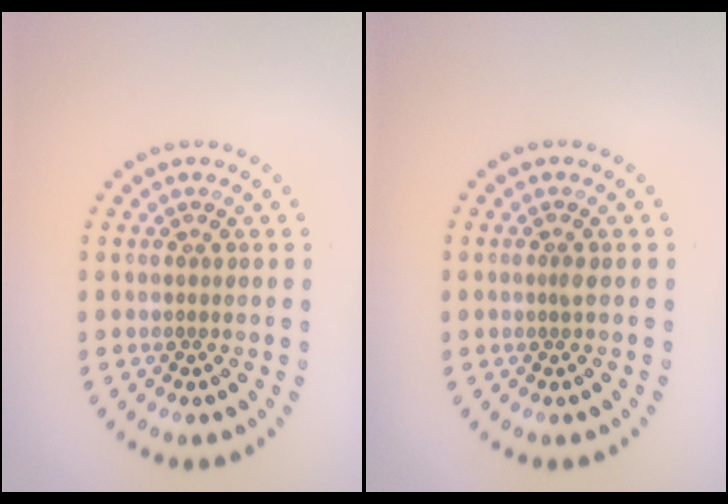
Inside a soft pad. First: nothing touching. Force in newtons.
{"total": 0.6, "press": 0.5, "slide": 0.4}